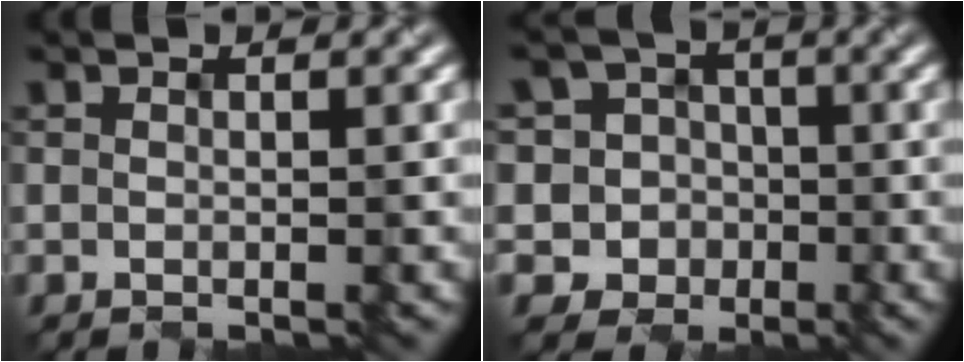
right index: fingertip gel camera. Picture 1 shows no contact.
{"total": 4.1, "force": [-1.1, 4.0, 0.2], "torque": [0.012, 0.019, -0.040]}